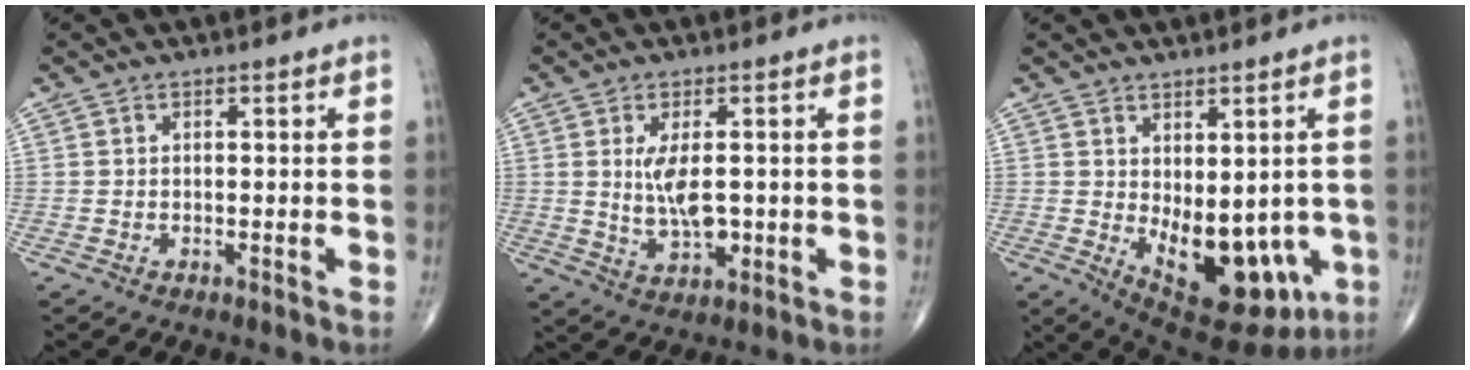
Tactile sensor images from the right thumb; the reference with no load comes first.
{"total": 7.1, "force": [0.4, 3.4, 6.2], "torque": [-0.110, -0.013, 0.017]}
{"total": 16.1, "force": [-3.1, 8.4, 13.3], "torque": [-0.159, -0.018, -0.016]}